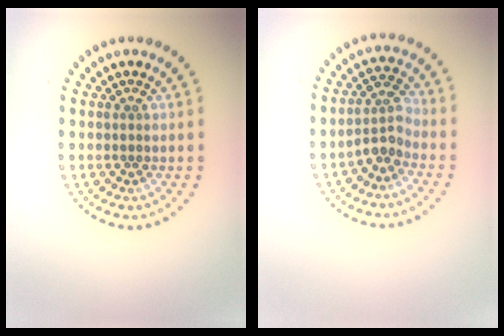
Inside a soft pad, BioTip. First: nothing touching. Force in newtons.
{"total": 2.6, "press": 2.1, "slide": 1.5}